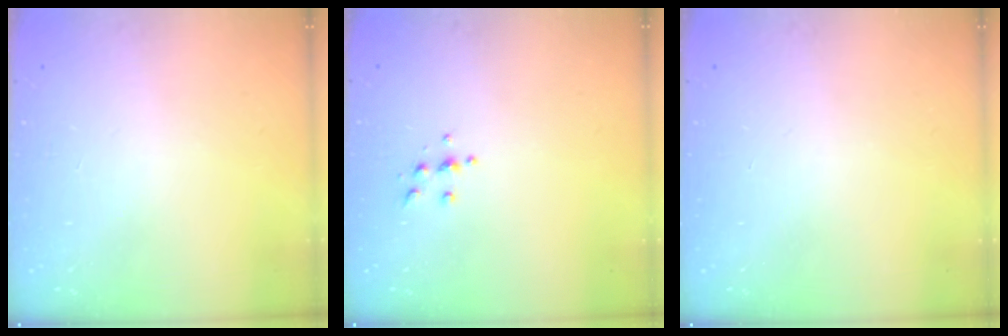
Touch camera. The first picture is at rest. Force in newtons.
{"total": 4.8, "press": 4.8, "slide": 0.5}
{"total": 0.0}